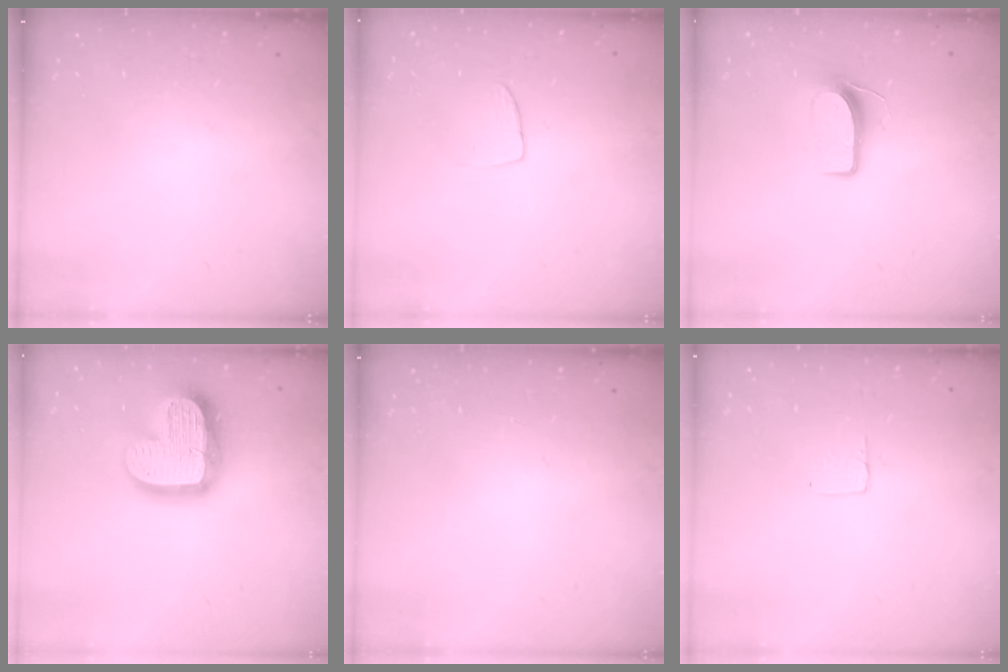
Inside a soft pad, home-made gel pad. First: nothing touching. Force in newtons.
{"total": 3.3, "press": 3.3, "slide": 0.2}
{"total": 7.9, "press": 7.9, "slide": 0.7}
{"total": 20.7, "press": 20.7, "slide": 1.7}
{"total": 0.0}
{"total": 3.7, "press": 3.6, "slide": 0.3}